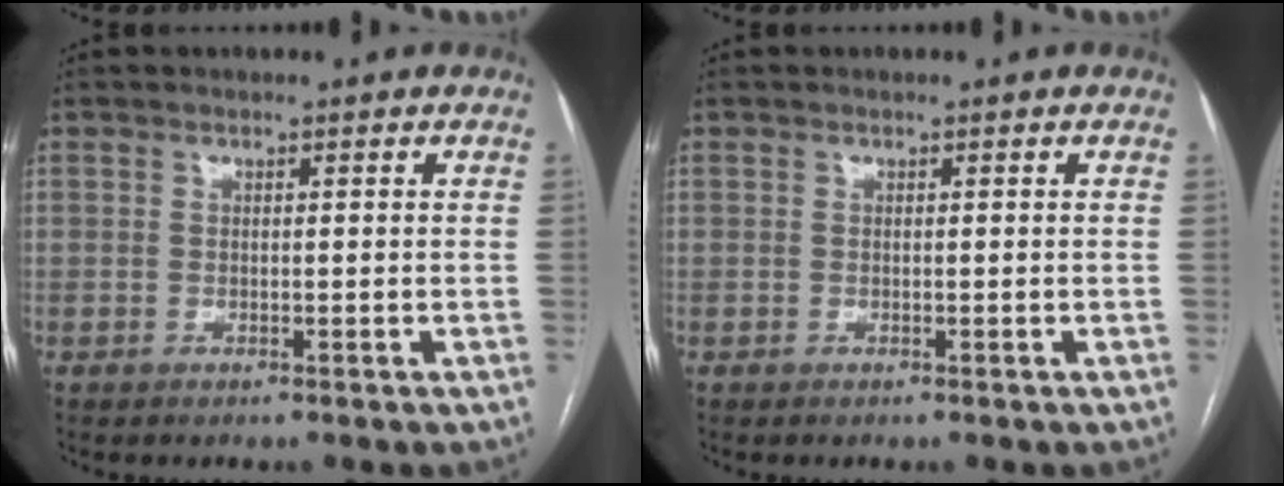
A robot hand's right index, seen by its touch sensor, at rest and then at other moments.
{"total": 0.0}